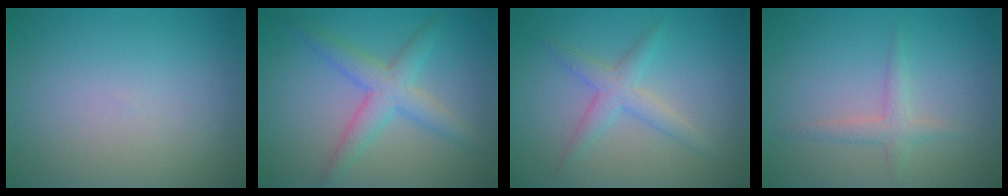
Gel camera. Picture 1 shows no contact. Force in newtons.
{"total": 3.7, "press": 3.7, "slide": 0.0}
{"total": 2.5, "press": 2.5, "slide": 0.1}
{"total": 1.7, "press": 1.7, "slide": 0.1}